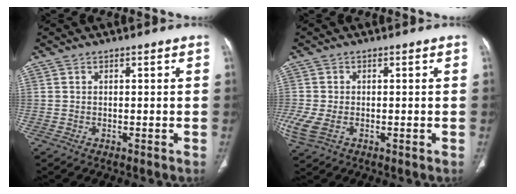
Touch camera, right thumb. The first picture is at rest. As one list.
[{"total": 5.5, "force": [-1.4, 3.3, 4.1], "torque": [-0.115, -0.004, -0.024]}]